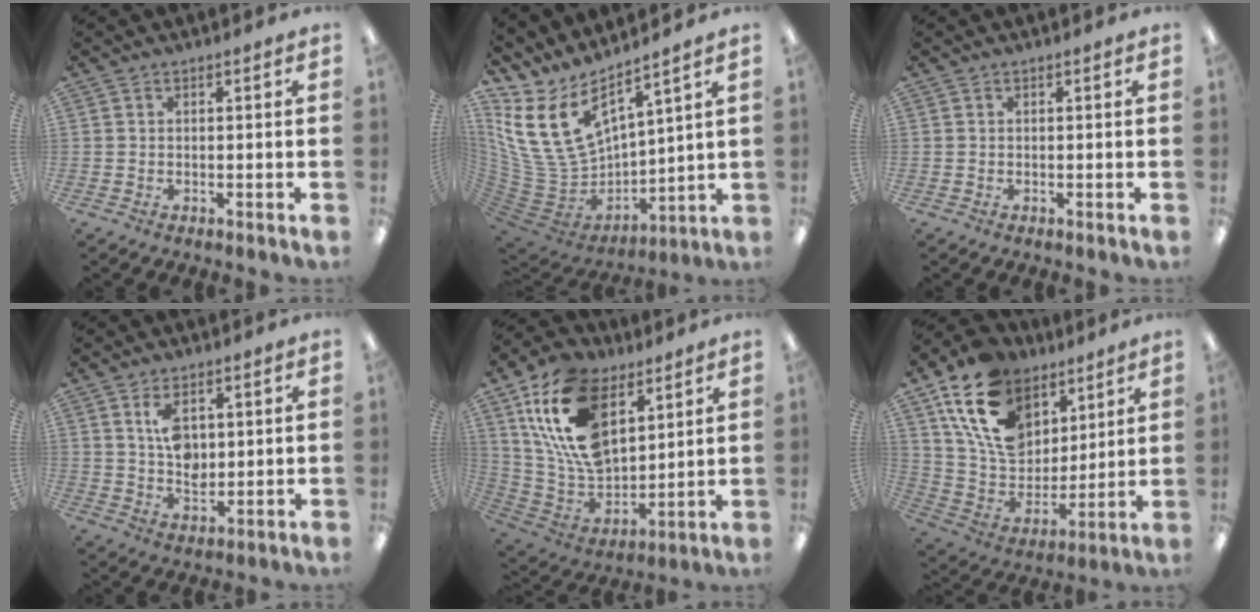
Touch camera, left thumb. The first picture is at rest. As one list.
[{"total": 16.9, "force": [8.3, 9.6, 11.2], "torque": [-0.261, -0.061, 0.158]}, {"total": 0.0}, {"total": 7.1, "force": [2.8, 4.5, 4.7], "torque": [-0.070, -0.004, 0.047]}, {"total": 23.0, "force": [10.1, 14.2, 15.1], "torque": [-0.318, -0.035, 0.180]}, {"total": 20.3, "force": [10.9, 13.7, 10.3], "torque": [-0.197, -0.042, 0.207]}]